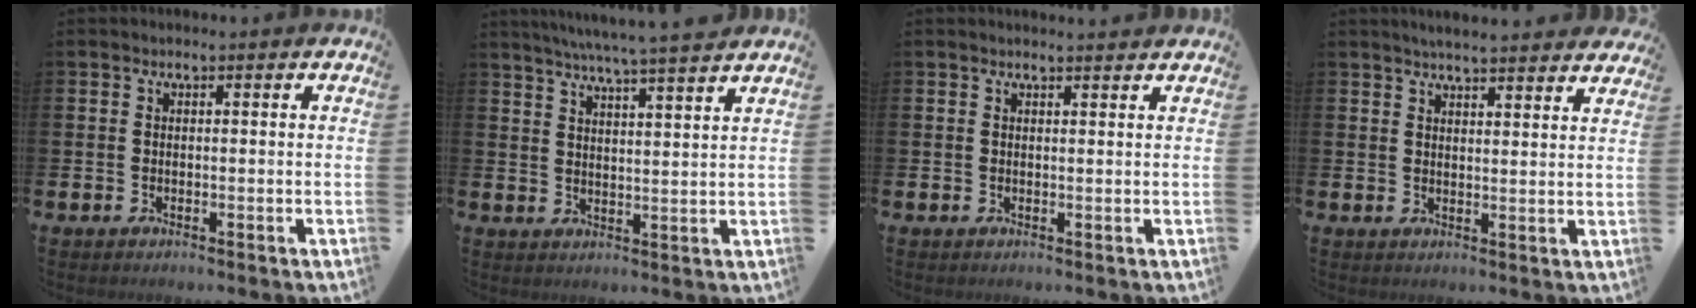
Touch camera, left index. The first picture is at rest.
{"total": 6.3, "force": [5.9, -0.7, 1.8], "torque": [-0.040, -0.037, 0.102]}
{"total": 1.1, "force": [1.0, 0.0, 0.1], "torque": [0.009, -0.007, 0.017]}
{"total": 4.2, "force": [4.1, 0.0, 0.7], "torque": [-0.020, -0.019, 0.074]}